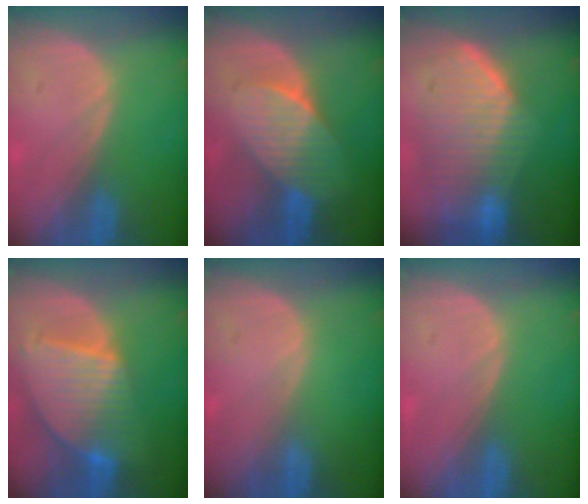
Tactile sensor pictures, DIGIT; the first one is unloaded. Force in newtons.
{"total": 7.5, "press": 6.9, "slide": 2.9}
{"total": 10.2, "press": 9.0, "slide": 4.9}
{"total": 9.5, "press": 8.2, "slide": 4.8}
{"total": 0.0}
{"total": 0.0}